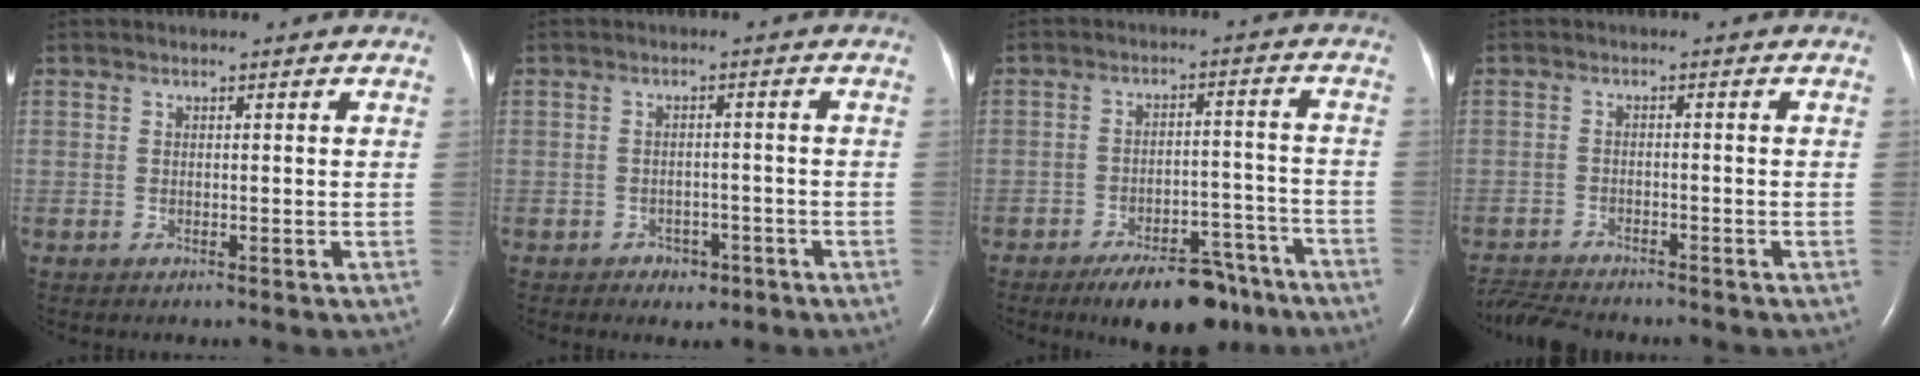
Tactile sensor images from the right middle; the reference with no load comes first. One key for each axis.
{"total": 2.8, "fx": -1.8, "fy": 1.9, "fz": 1.0, "tx": -0.013, "ty": 0.007, "tz": -0.017}
{"total": 11.5, "fx": -8.9, "fy": 4.1, "fz": 6.0, "tx": -0.074, "ty": 0.014, "tz": -0.135}
{"total": 7.0, "fx": -6.7, "fy": 0.9, "fz": 2.1, "tx": -0.040, "ty": -0.015, "tz": -0.111}